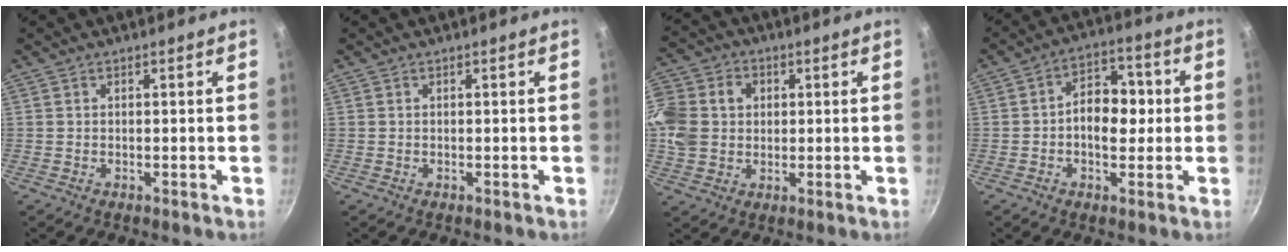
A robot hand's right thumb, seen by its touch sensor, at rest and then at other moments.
{"total": 0.0}
{"total": 17.7, "force": [2.6, 14.4, 10.0], "torque": [-0.245, 0.037, 0.052]}
{"total": 9.4, "force": [-0.2, 6.2, 7.1], "torque": [-0.076, 0.023, -0.012]}